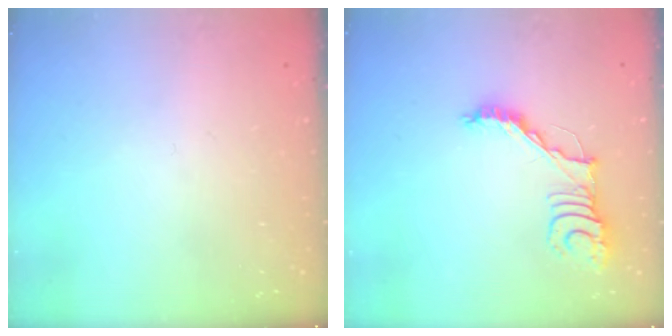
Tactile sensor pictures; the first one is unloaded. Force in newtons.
{"total": 12.2, "press": 12.2, "slide": 1.0}